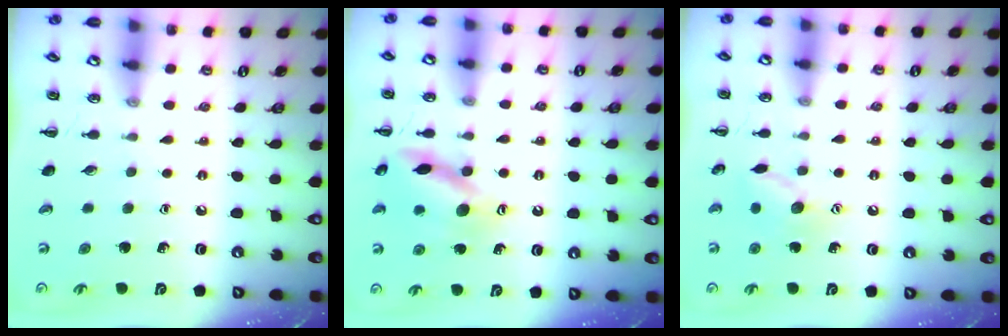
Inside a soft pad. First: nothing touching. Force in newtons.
{"total": 14.1, "press": 14.0, "slide": 1.2}
{"total": 8.8, "press": 8.8, "slide": 0.4}